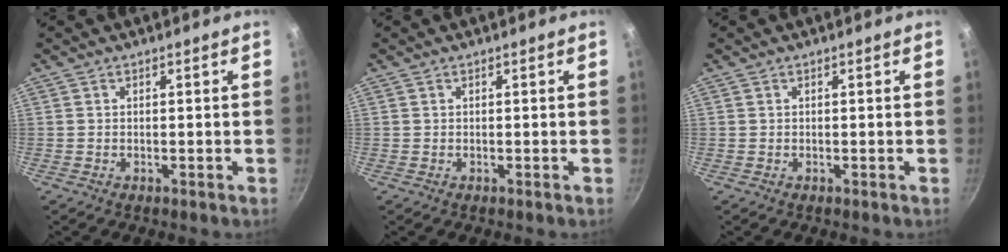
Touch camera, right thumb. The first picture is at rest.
{"total": 0.0}
{"total": 0.0}